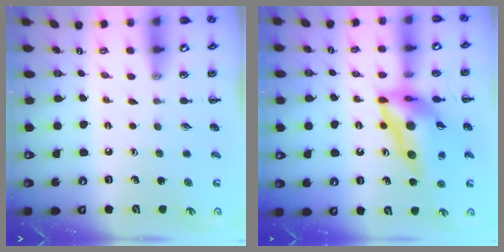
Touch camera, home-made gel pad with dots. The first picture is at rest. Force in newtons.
{"total": 16.7, "press": 15.8, "slide": 5.4}